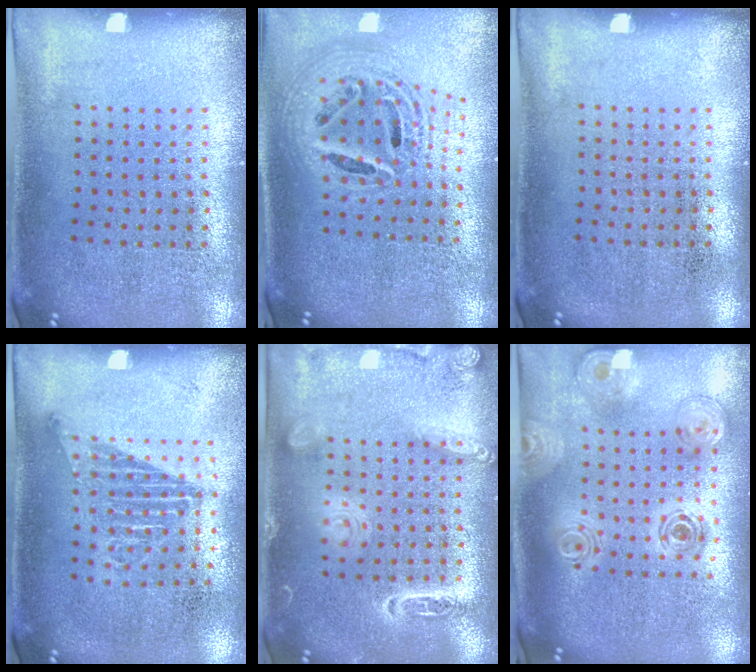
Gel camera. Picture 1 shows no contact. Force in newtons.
{"total": 2.3, "press": 1.8, "slide": 1.5}
{"total": 0.0}
{"total": 1.2, "press": 1.0, "slide": 0.6}
{"total": 1.9, "press": 1.8, "slide": 0.4}
{"total": 1.5, "press": 1.3, "slide": 0.7}